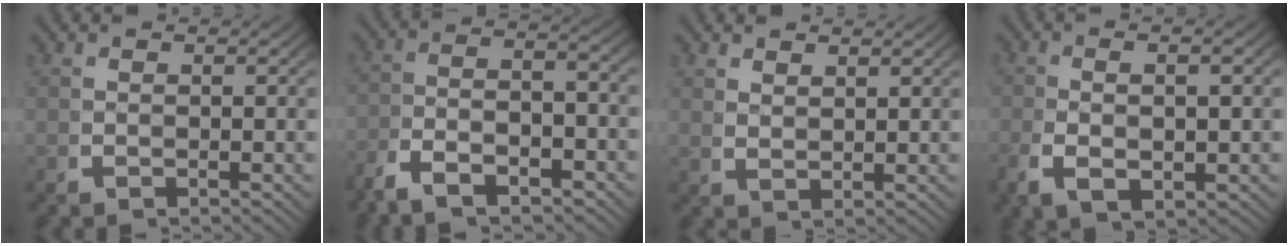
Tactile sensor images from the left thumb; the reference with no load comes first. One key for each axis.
{"total": 5.4, "fx": -2.2, "fy": 2.6, "fz": 4.2, "tx": -0.081, "ty": -0.005, "tz": -0.041}
{"total": 1.9, "fx": 1.8, "fy": 0.0, "fz": 0.4, "tx": -0.006, "ty": 0.001, "tz": 0.044}
{"total": 4.3, "fx": -0.4, "fy": 1.7, "fz": 4.0, "tx": -0.085, "ty": -0.005, "tz": 0.002}